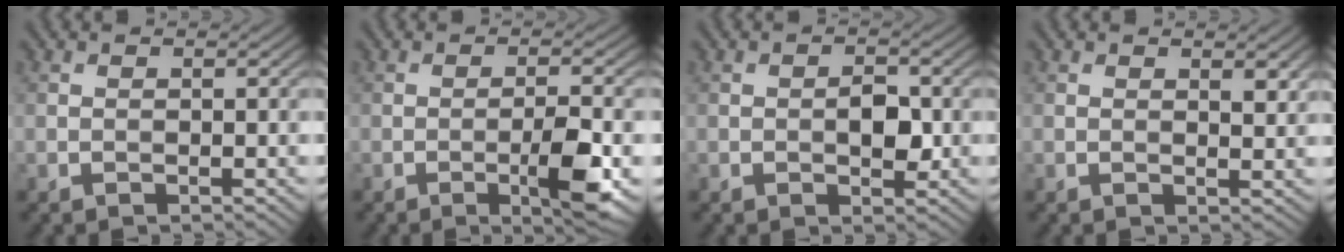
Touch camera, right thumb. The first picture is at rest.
{"total": 5.4, "force": [-1.9, 0.9, 5.0], "torque": [-0.082, 0.005, -0.032]}
{"total": 3.0, "force": [-0.3, 1.7, 2.5], "torque": [-0.036, -0.001, -0.007]}
{"total": 1.8, "force": [1.0, 0.7, 1.4], "torque": [-0.020, -0.006, 0.019]}